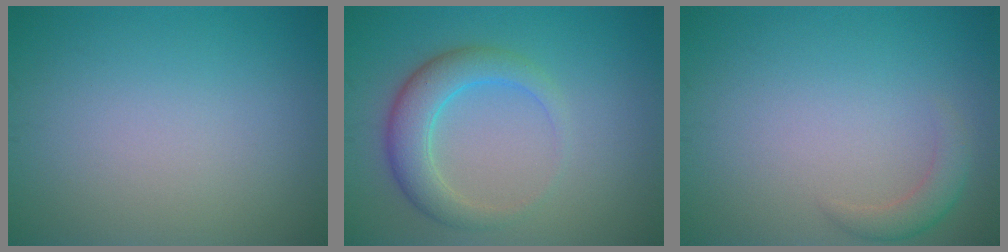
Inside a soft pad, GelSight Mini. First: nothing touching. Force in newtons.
{"total": 4.2, "press": 4.2, "slide": 0.2}
{"total": 1.8, "press": 1.8, "slide": 0.1}